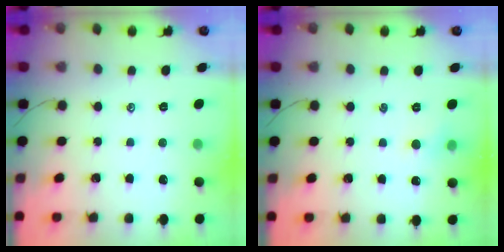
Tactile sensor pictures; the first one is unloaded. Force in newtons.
{"total": 3.7, "press": 3.5, "slide": 1.3}